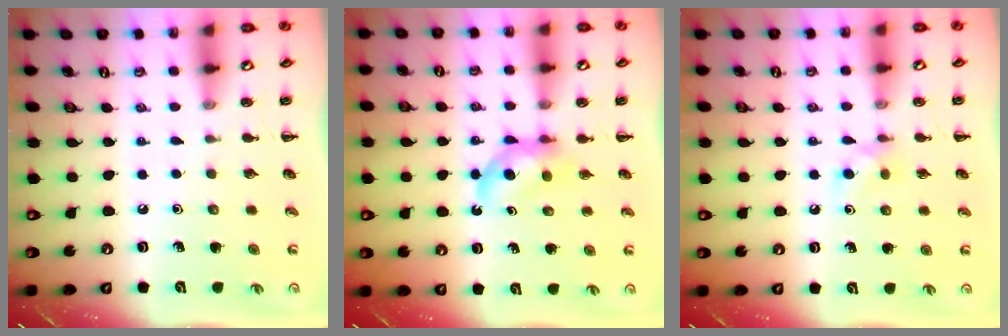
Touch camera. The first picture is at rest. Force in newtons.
{"total": 4.3, "press": 4.2, "slide": 0.9}
{"total": 4.7, "press": 4.5, "slide": 1.2}